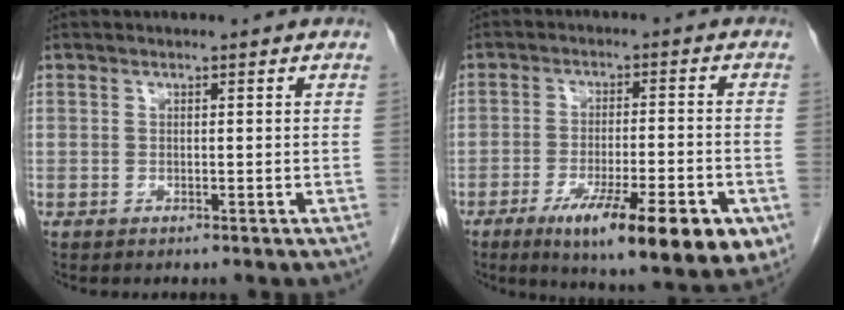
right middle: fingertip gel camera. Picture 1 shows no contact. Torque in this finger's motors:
{"motor_torque": [1.87, -0.27, 0.36, 0.14]}